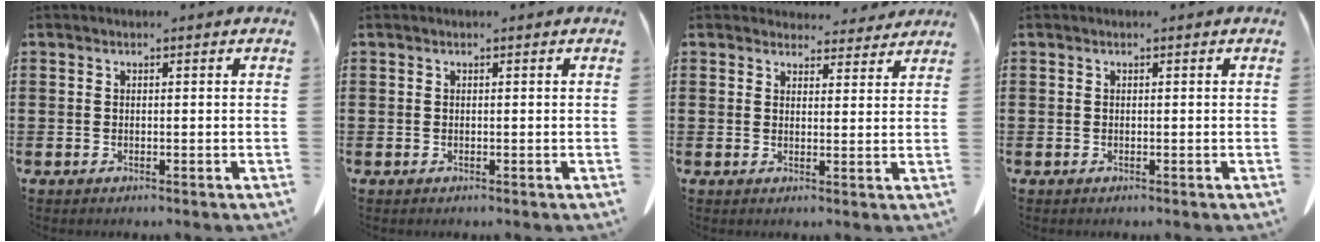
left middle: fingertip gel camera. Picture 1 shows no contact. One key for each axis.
{"total": 0.0}
{"total": 3.8, "fx": 3.7, "fy": 0.9, "fz": 0.3, "tx": -0.009, "ty": -0.014, "tz": 0.069}
{"total": 0.0}